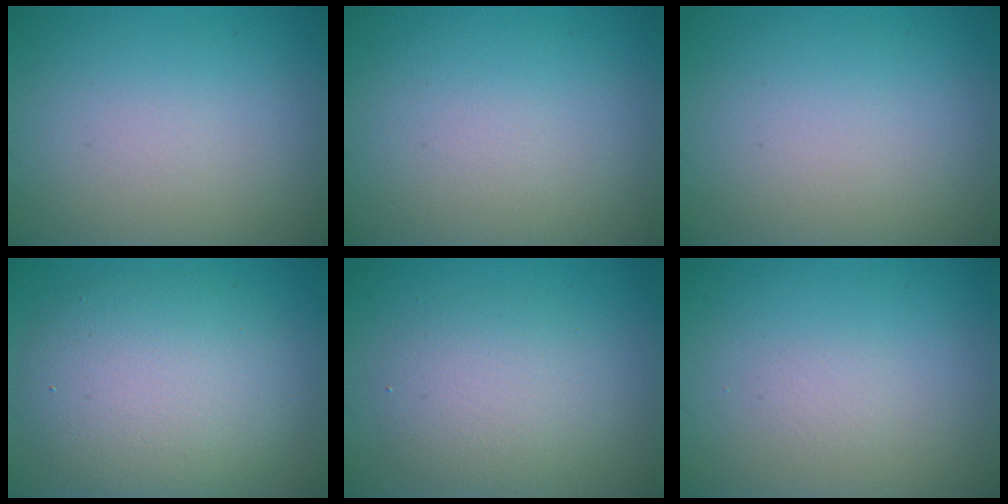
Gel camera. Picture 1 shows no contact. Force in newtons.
{"total": 0.0}
{"total": 0.0}
{"total": 7.8, "press": 7.8, "slide": 0.3}
{"total": 3.8, "press": 3.8, "slide": 0.1}
{"total": 0.6, "press": 0.6, "slide": 0.0}